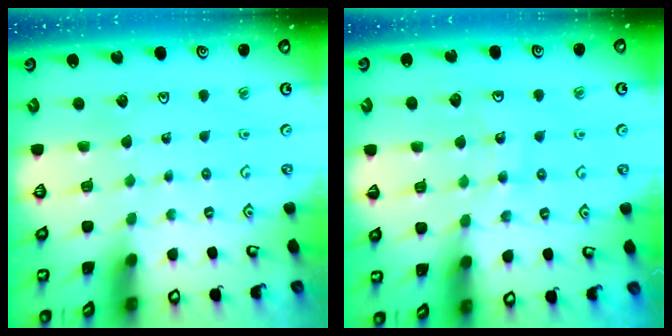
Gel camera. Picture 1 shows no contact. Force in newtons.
{"total": 12.1, "press": 11.8, "slide": 2.6}